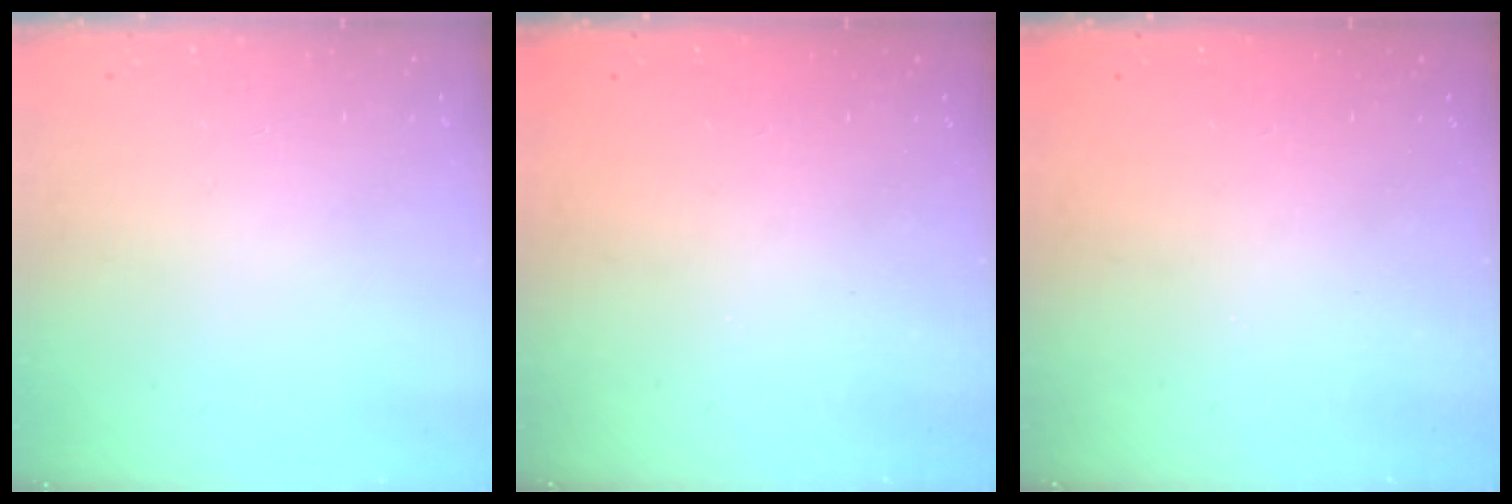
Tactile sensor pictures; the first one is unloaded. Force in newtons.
{"total": 2.3, "press": 2.2, "slide": 0.8}
{"total": 2.3, "press": 2.2, "slide": 0.8}